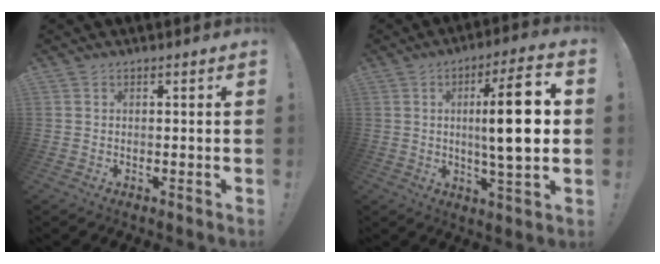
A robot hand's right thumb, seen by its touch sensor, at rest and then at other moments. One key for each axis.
{"total": 16.0, "fx": 1.2, "fy": 2.6, "fz": 15.8, "tx": -0.250, "ty": -0.004, "tz": 0.002}